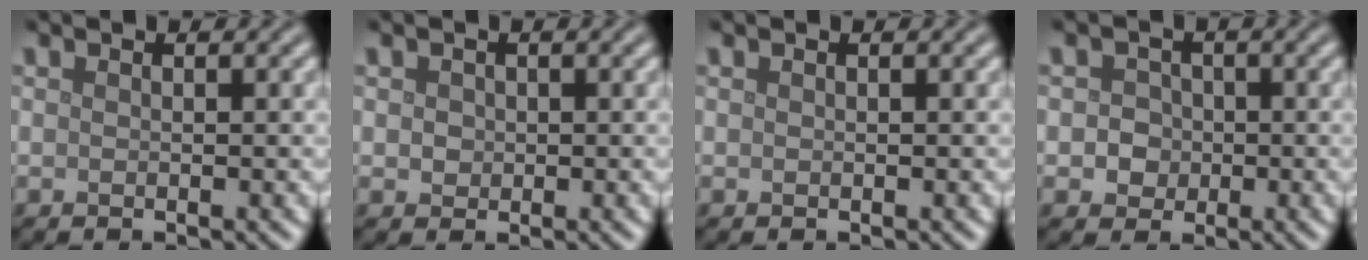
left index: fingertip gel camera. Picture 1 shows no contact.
{"total": 1.1, "force": [0.2, 1.0, 0.4], "torque": [-0.002, -0.002, 0.004]}
{"total": 0.0}
{"total": 2.5, "force": [0.0, 2.3, 0.9], "torque": [0.005, 0.007, -0.015]}